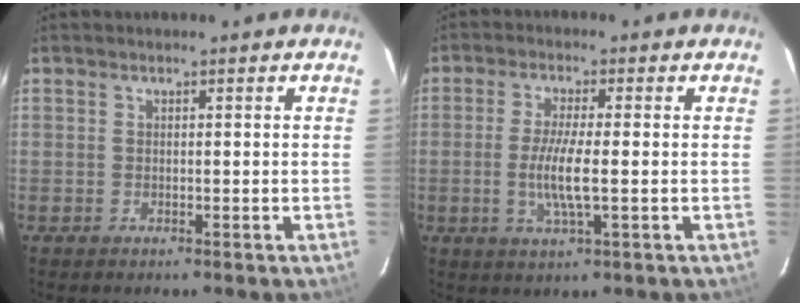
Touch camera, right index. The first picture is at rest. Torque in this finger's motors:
{"motor_torque": [0.97, -0.39, 0.63, 0.09]}